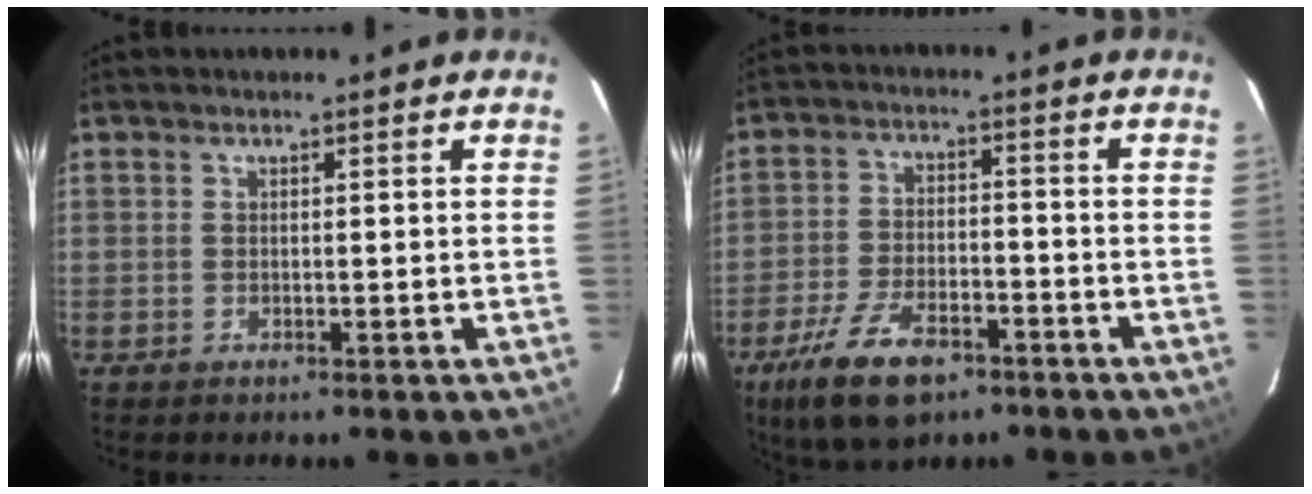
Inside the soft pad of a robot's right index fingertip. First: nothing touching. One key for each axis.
{"total": 12.7, "fx": -7.9, "fy": 5.6, "fz": 8.1, "tx": -0.184, "ty": -0.017, "tz": -0.140}